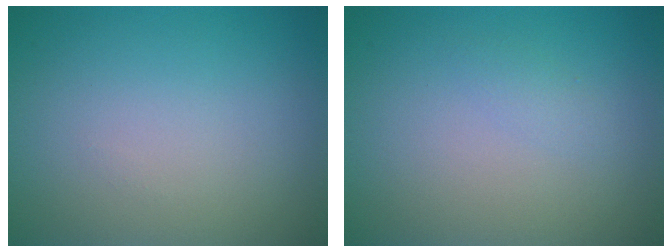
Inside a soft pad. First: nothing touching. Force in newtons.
{"total": 0.8, "press": 0.8, "slide": 0.0}